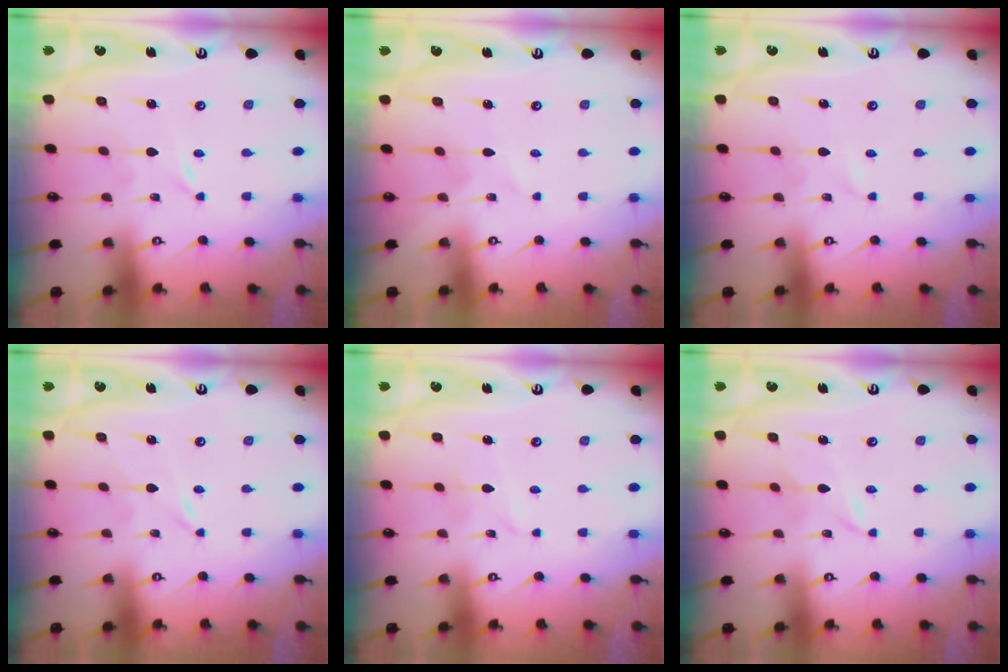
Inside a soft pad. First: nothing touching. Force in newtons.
{"total": 1.6, "press": 1.6, "slide": 0.1}
{"total": 0.7, "press": 0.7, "slide": 0.1}
{"total": 0.0}
{"total": 2.3, "press": 2.3, "slide": 0.2}
{"total": 2.1, "press": 2.0, "slide": 0.2}